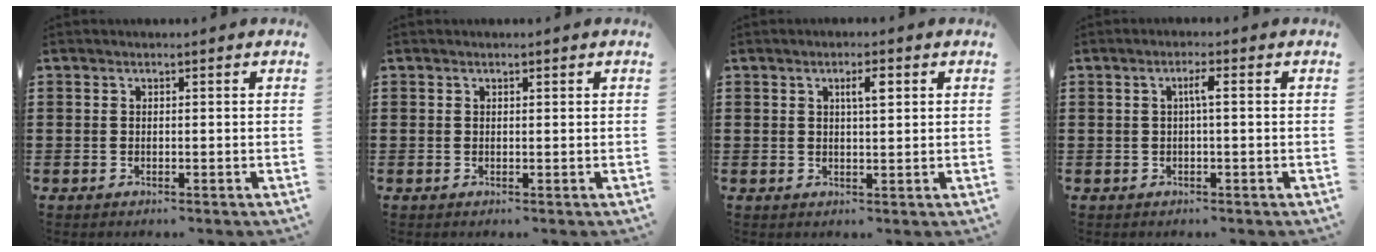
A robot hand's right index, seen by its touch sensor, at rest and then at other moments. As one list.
[{"total": 0.0}, {"total": 2.9, "force": [1.0, 0.5, 2.7], "torque": [-0.046, 0.003, 0.012]}, {"total": 2.2, "force": [0.0, 0.1, 2.2], "torque": [-0.042, 0.001, -0.002]}]